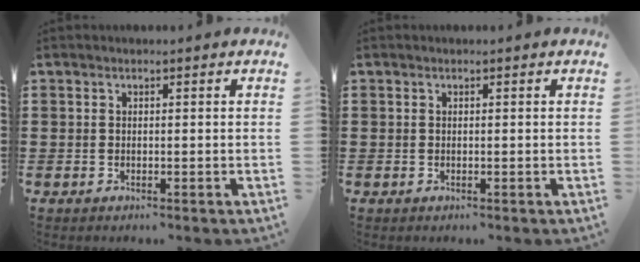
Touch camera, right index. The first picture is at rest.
{"total": 0.0}